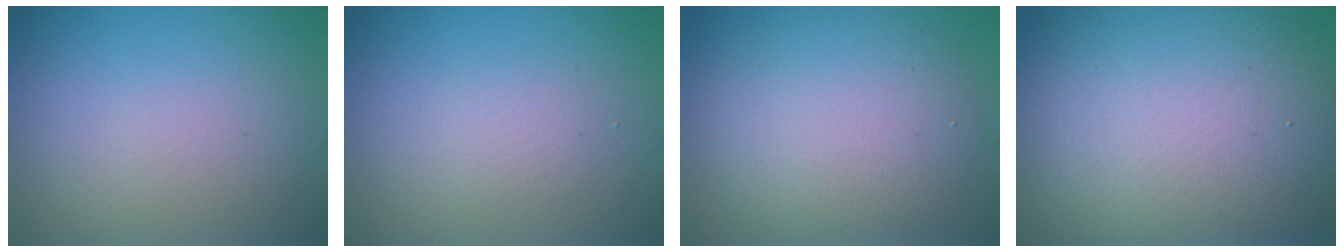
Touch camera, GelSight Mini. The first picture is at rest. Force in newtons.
{"total": 1.2, "press": 1.2, "slide": 0.0}
{"total": 6.3, "press": 6.3, "slide": 0.6}
{"total": 14.7, "press": 14.7, "slide": 0.9}